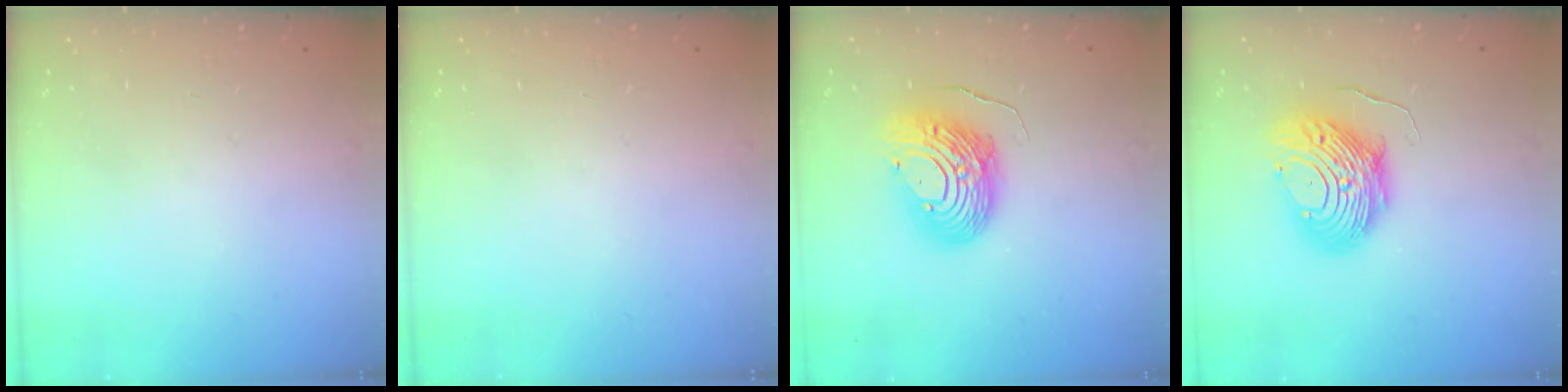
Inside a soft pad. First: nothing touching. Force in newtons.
{"total": 0.0}
{"total": 13.8, "press": 13.7, "slide": 1.3}
{"total": 10.5, "press": 10.4, "slide": 1.0}